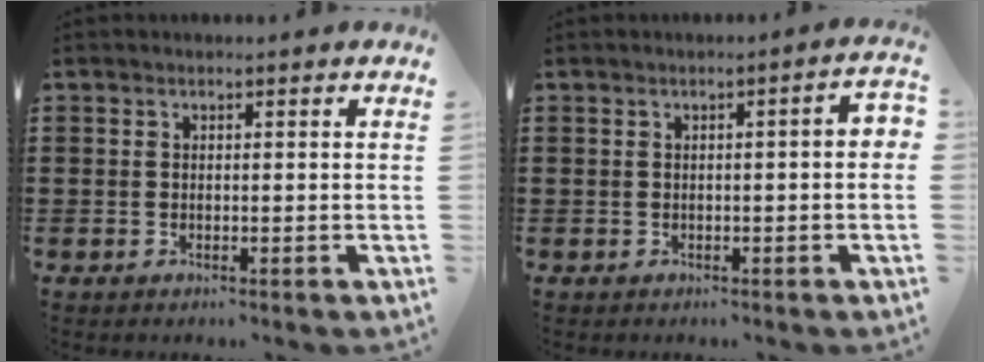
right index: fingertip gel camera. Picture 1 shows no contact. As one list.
[{"total": 1.6, "force": [-0.2, 0.1, 1.6], "torque": [-0.024, -0.001, -0.005]}]